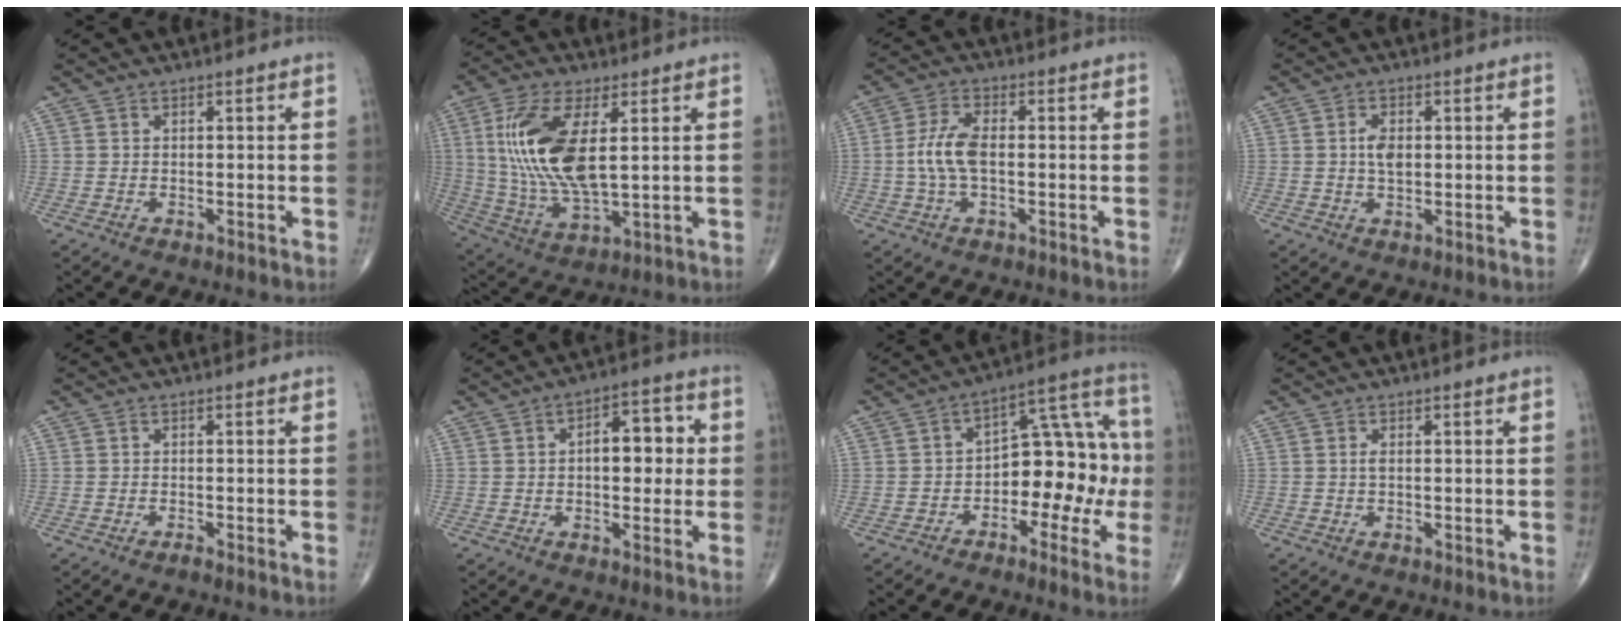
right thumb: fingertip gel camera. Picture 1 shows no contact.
{"total": 17.5, "force": [3.4, 7.3, 15.5], "torque": [-0.327, -0.017, 0.073]}
{"total": 8.2, "force": [-0.5, 3.6, 7.4], "torque": [-0.173, 0.018, -0.012]}
{"total": 3.6, "force": [0.3, 2.0, 2.9], "torque": [-0.052, 0.000, 0.005]}
{"total": 0.7, "force": [-0.6, -0.1, 0.4], "torque": [-0.010, 0.001, -0.013]}
{"total": 9.3, "force": [0.7, 5.1, 7.7], "torque": [-0.080, 0.018, 0.007]}
{"total": 14.2, "force": [-3.0, 8.5, 10.9], "torque": [-0.108, 0.060, -0.051]}
{"total": 0.6, "force": [0.0, 0.2, 0.6], "torque": [-0.016, -0.001, -0.001]}